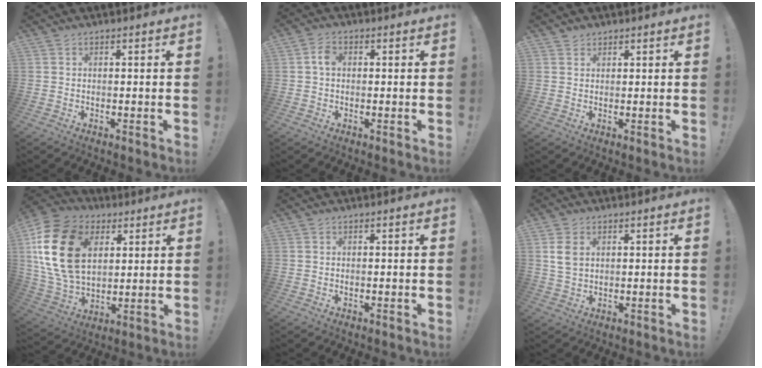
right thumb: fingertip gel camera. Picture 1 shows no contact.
{"total": 3.1, "force": [0.3, 2.0, 2.4], "torque": [-0.043, 0.009, 0.003]}
{"total": 1.5, "force": [1.2, 0.9, 0.2], "torque": [-0.005, -0.005, 0.023]}
{"total": 22.5, "force": [6.4, 15.8, 14.8], "torque": [-0.283, -0.015, 0.121]}
{"total": 0.0}
{"total": 5.1, "force": [1.7, 3.3, 3.5], "torque": [-0.064, -0.002, 0.031]}